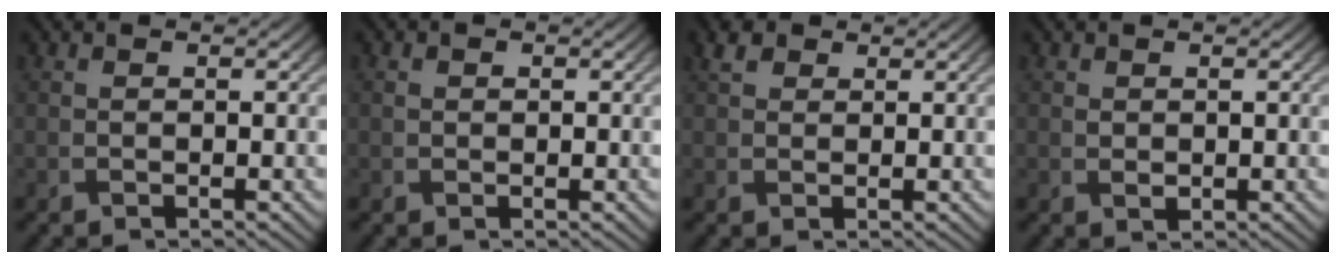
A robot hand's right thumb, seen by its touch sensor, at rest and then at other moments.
{"total": 0.8, "force": [0.2, 0.7, 0.4], "torque": [-0.011, -0.001, 0.001]}
{"total": 2.4, "force": [1.4, 1.6, 1.0], "torque": [-0.025, 0.006, 0.027]}
{"total": 1.2, "force": [0.5, 0.9, 0.6], "torque": [-0.017, -0.003, 0.014]}